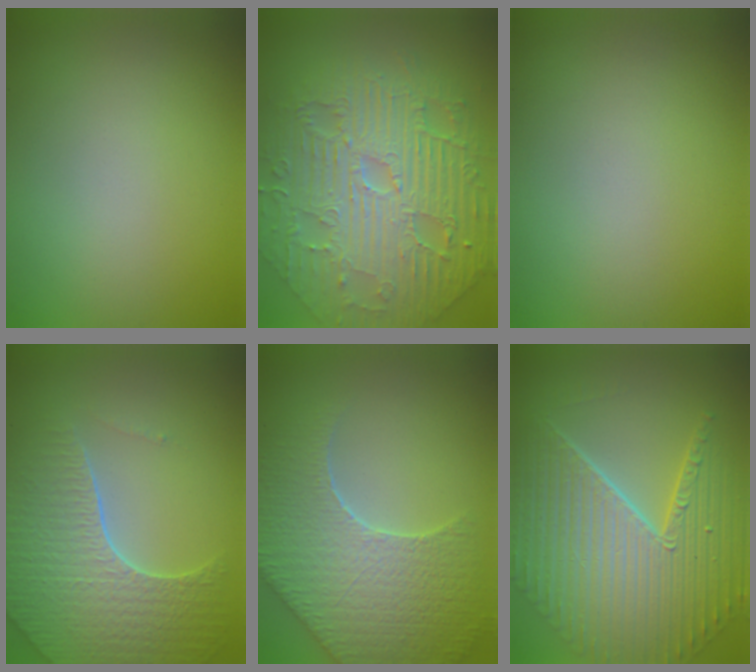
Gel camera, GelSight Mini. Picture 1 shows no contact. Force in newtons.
{"total": 11.7, "press": 7.5, "slide": 9.0}
{"total": 0.0}
{"total": 7.8, "press": 5.6, "slide": 5.5}
{"total": 9.1, "press": 6.4, "slide": 6.5}
{"total": 11.2, "press": 7.3, "slide": 8.4}